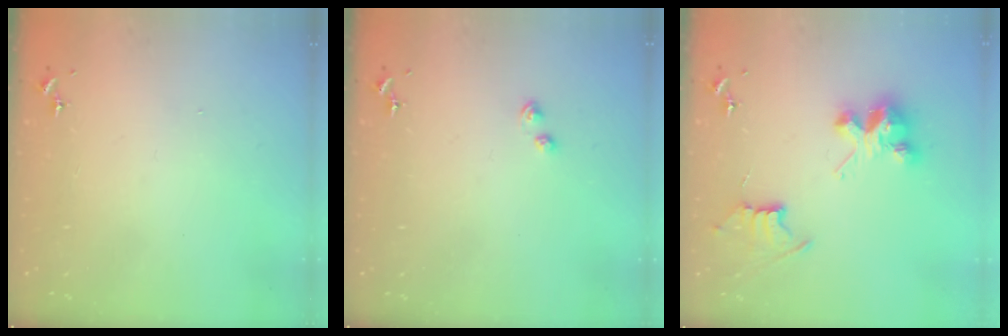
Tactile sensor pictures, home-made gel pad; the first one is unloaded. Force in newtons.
{"total": 2.2, "press": 2.1, "slide": 0.5}
{"total": 9.5, "press": 9.5, "slide": 0.7}